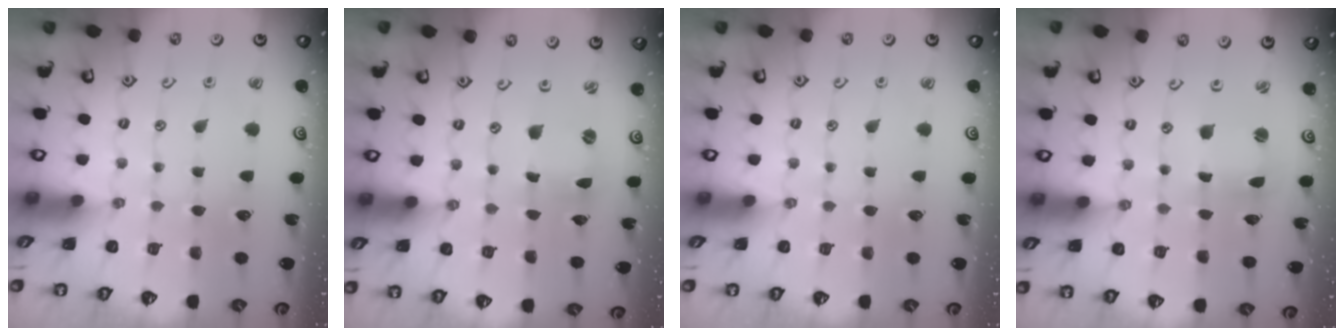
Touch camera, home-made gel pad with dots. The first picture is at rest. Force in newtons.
{"total": 0.0}
{"total": 0.0}
{"total": 2.2, "press": 2.2, "slide": 0.3}